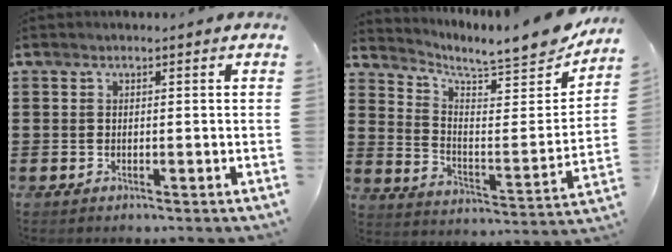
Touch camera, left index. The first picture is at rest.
{"total": 6.9, "force": [6.4, 0.7, 2.5], "torque": [-0.057, -0.057, 0.105]}